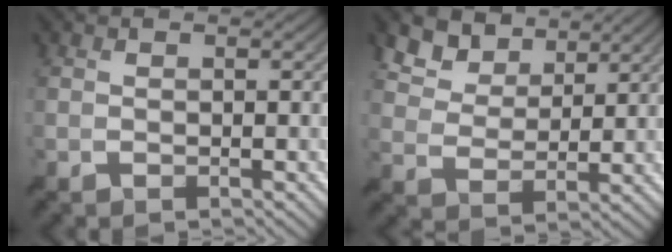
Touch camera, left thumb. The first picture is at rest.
{"total": 7.2, "force": [5.3, 3.6, 3.3], "torque": [-0.085, 0.005, 0.104]}